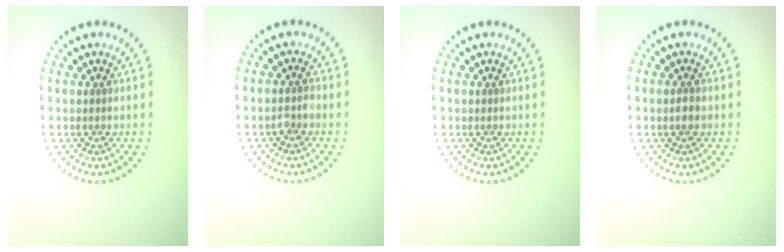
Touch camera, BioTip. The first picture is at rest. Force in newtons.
{"total": 1.1, "press": 1.0, "slide": 0.4}
{"total": 0.0}
{"total": 1.0, "press": 1.0, "slide": 0.4}